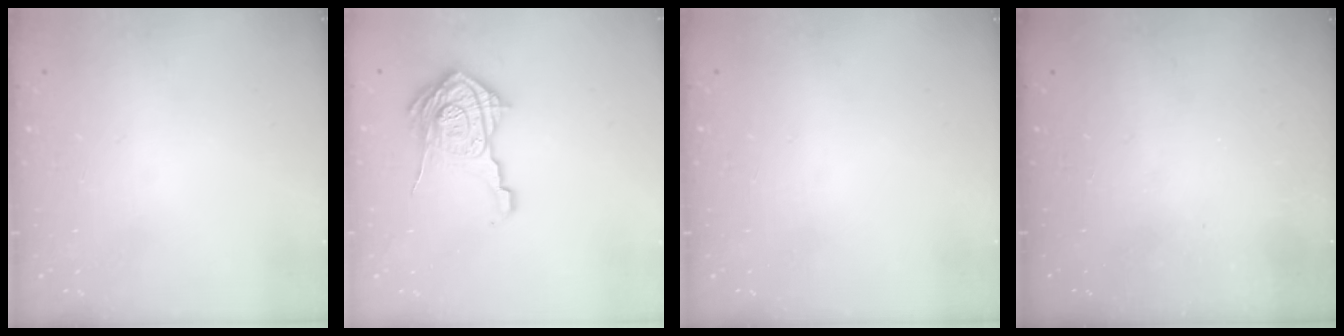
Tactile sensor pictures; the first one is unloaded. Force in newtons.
{"total": 17.3, "press": 17.3, "slide": 0.6}
{"total": 0.0}
{"total": 2.3, "press": 2.2, "slide": 0.8}